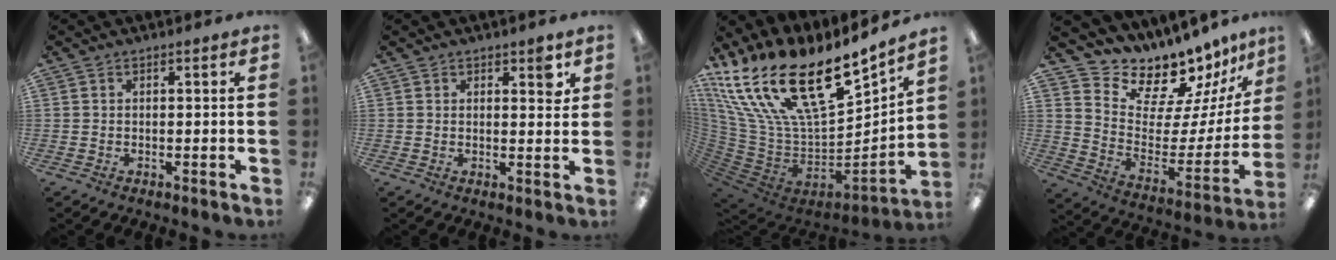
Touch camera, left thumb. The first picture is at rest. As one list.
[{"total": 3.7, "force": [2.2, 1.7, 2.6], "torque": [-0.023, -0.007, 0.030]}, {"total": 27.9, "force": [15.4, 12.4, 19.6], "torque": [-0.368, -0.115, 0.294]}, {"total": 13.1, "force": [11.7, 5.3, 2.3], "torque": [-0.047, -0.123, 0.205]}]